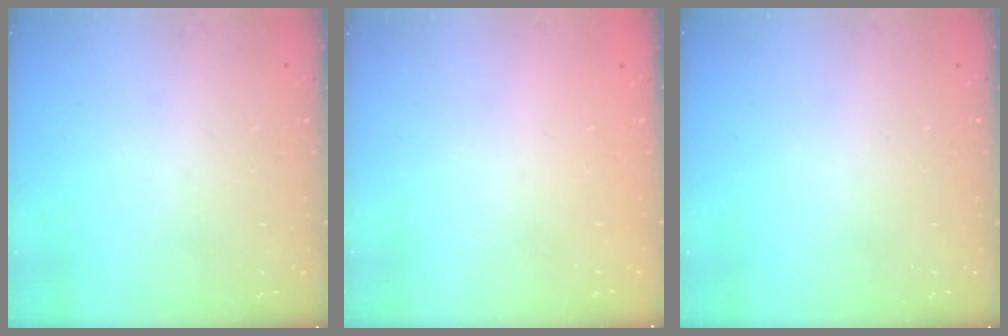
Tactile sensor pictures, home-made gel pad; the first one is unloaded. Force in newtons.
{"total": 0.0}
{"total": 0.0}